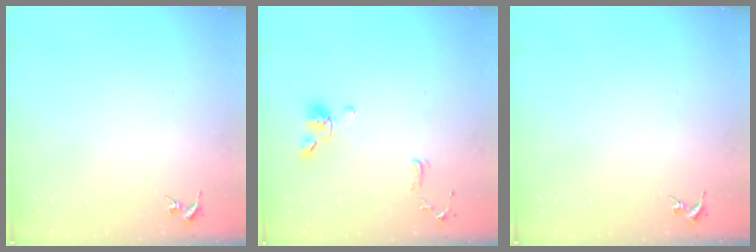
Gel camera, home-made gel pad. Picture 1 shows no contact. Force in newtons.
{"total": 10.8, "press": 10.6, "slide": 1.9}
{"total": 0.0}